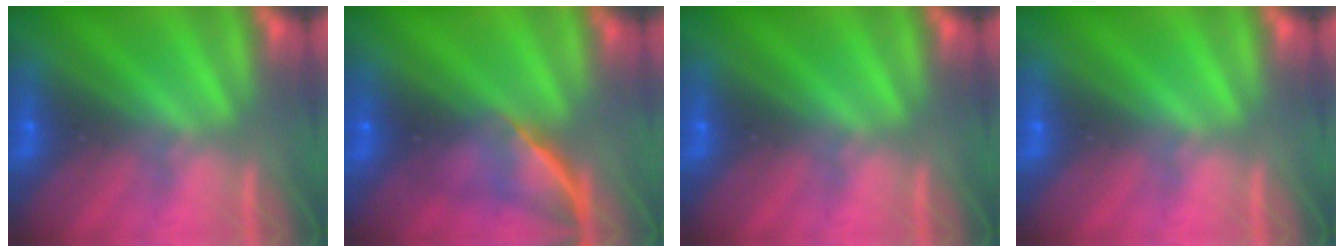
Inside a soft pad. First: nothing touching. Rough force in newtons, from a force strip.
{"total": 9.1}
{"total": 0.0}
{"total": 0.0}